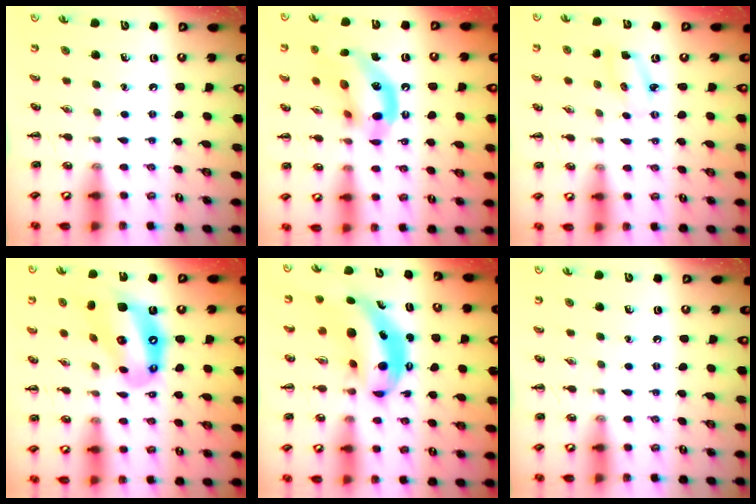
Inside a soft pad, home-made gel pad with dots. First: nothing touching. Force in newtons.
{"total": 14.7, "press": 14.5, "slide": 2.1}
{"total": 3.3, "press": 3.2, "slide": 0.7}
{"total": 14.1, "press": 13.6, "slide": 3.9}
{"total": 8.3, "press": 8.0, "slide": 2.1}
{"total": 0.0}